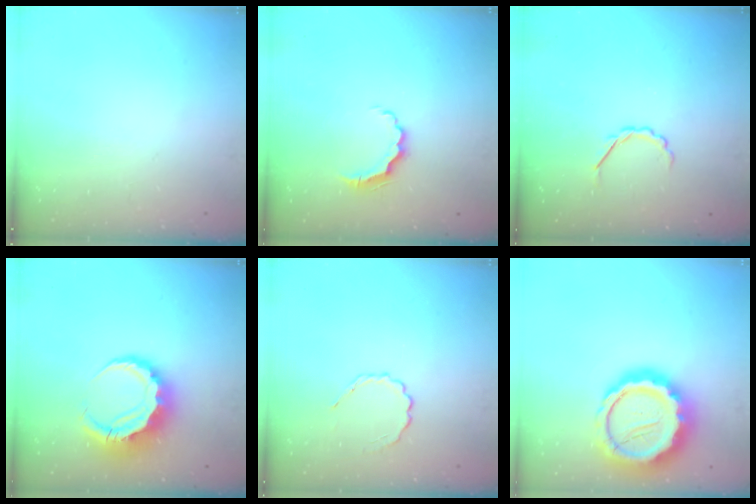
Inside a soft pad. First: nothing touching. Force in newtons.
{"total": 5.1, "press": 5.1, "slide": 0.6}
{"total": 2.5, "press": 2.4, "slide": 0.8}
{"total": 9.1, "press": 9.0, "slide": 1.7}
{"total": 2.5, "press": 2.3, "slide": 0.9}
{"total": 23.7, "press": 23.3, "slide": 4.5}